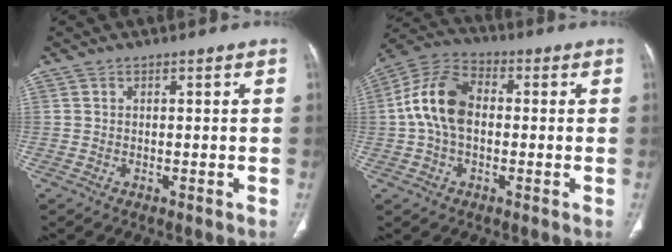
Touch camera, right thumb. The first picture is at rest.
{"total": 12.0, "force": [0.1, 7.7, 9.1], "torque": [-0.178, 0.031, -0.008]}